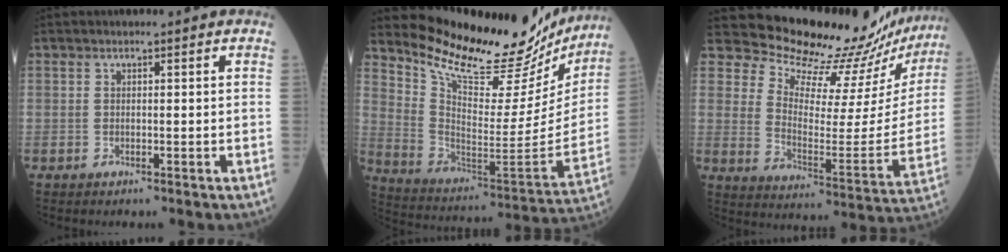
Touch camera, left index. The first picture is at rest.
{"total": 25.6, "force": [23.4, 6.0, 8.3], "torque": [-0.134, -0.074, 0.330]}
{"total": 21.2, "force": [20.7, 2.3, 4.0], "torque": [-0.077, -0.108, 0.265]}